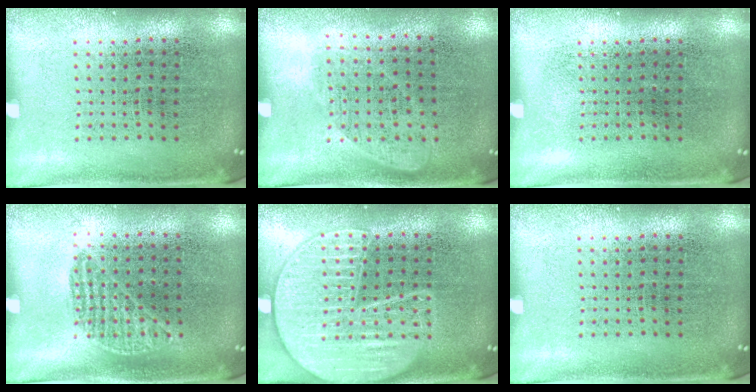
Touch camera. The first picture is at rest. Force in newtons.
{"total": 1.2, "press": 1.0, "slide": 0.6}
{"total": 0.0}
{"total": 1.0, "press": 0.7, "slide": 0.7}
{"total": 3.5, "press": 3.5, "slide": 0.4}
{"total": 0.0}